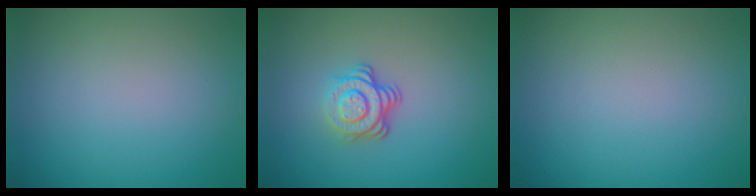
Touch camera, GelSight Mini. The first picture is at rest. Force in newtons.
{"total": 3.8, "press": 2.6, "slide": 2.8}
{"total": 0.0}